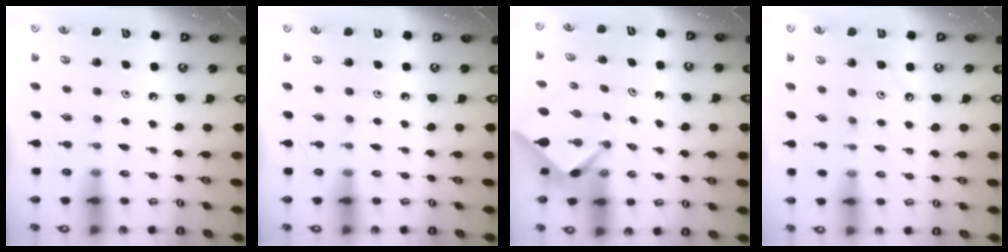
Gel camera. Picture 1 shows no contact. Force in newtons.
{"total": 0.0}
{"total": 2.5, "press": 2.5, "slide": 0.3}
{"total": 1.7, "press": 1.7, "slide": 0.3}